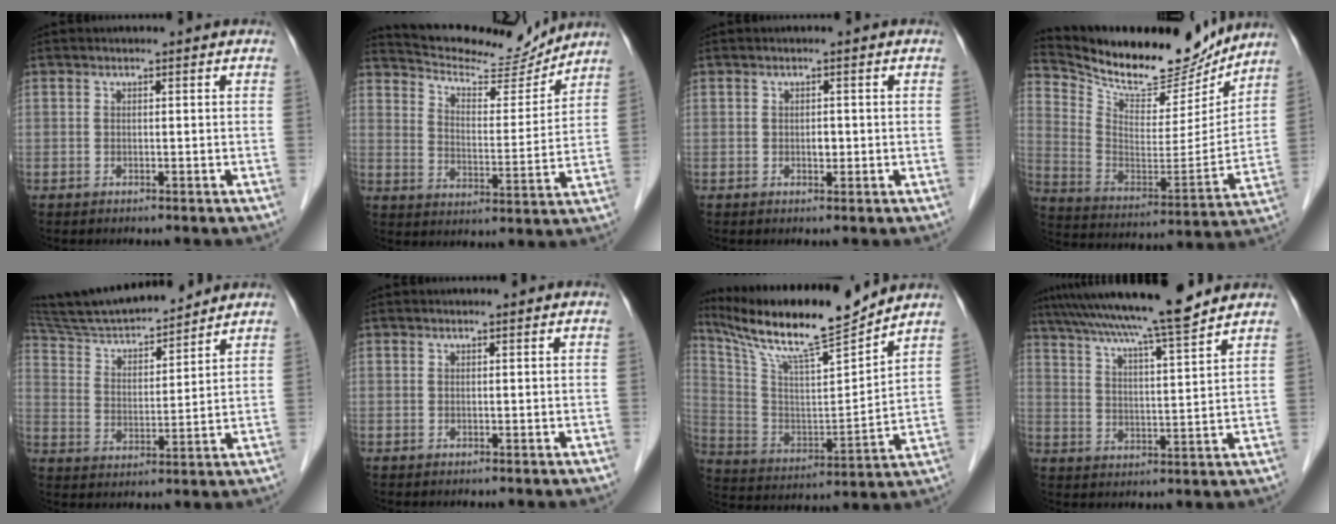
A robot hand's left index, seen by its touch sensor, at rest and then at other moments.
{"total": 14.9, "force": [14.2, 2.0, 3.9], "torque": [-0.069, -0.010, 0.217]}
{"total": 1.1, "force": [-0.2, 0.7, 0.8], "torque": [-0.015, 0.000, -0.002]}
{"total": 20.1, "force": [18.4, 5.4, 6.3], "torque": [-0.122, -0.022, 0.292]}
{"total": 15.0, "force": [13.8, 1.9, 5.6], "torque": [-0.102, 0.010, 0.243]}
{"total": 0.0}
{"total": 17.3, "force": [15.3, -0.1, 8.0], "torque": [-0.158, -0.005, 0.271]}
{"total": 14.9, "force": [12.9, -0.8, 7.4], "torque": [-0.130, 0.011, 0.198]}